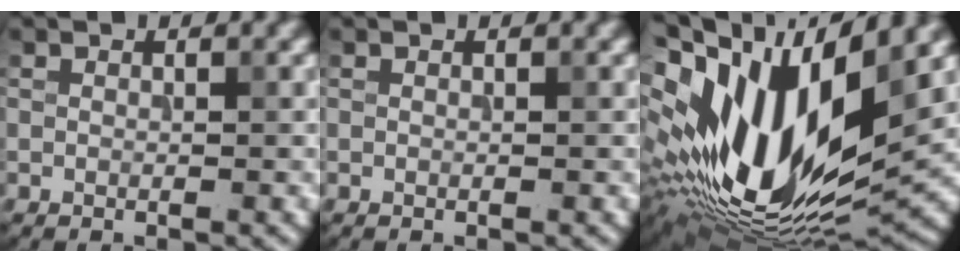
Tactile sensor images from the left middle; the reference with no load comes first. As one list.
[{"total": 0.0}, {"total": 17.2, "force": [1.8, 8.0, 15.1], "torque": [-0.288, 0.003, 0.028]}]